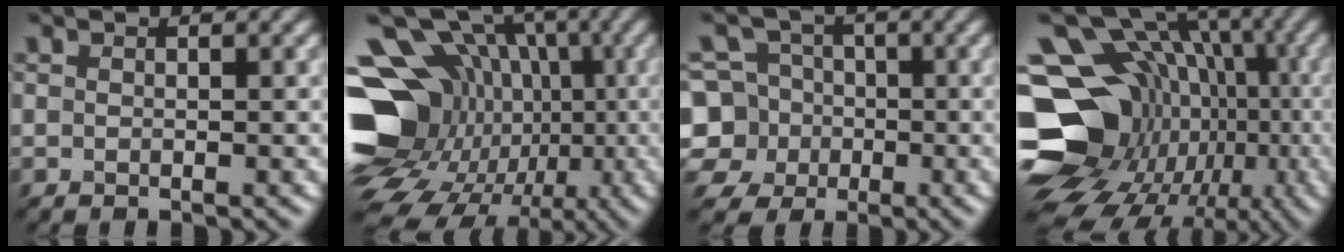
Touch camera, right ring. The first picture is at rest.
{"total": 21.7, "force": [-3.2, 18.1, 11.6], "torque": [-0.193, 0.024, -0.082]}
{"total": 7.2, "force": [-1.2, 6.8, 2.2], "torque": [-0.049, 0.029, -0.057]}
{"total": 20.0, "force": [-3.4, 16.3, 11.0], "torque": [-0.170, 0.027, -0.061]}